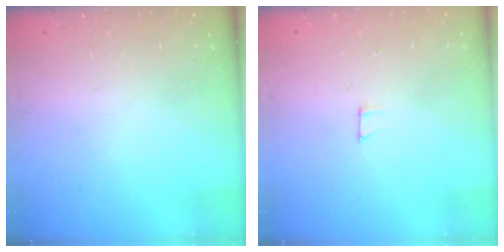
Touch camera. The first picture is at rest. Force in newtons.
{"total": 3.9, "press": 3.9, "slide": 0.2}